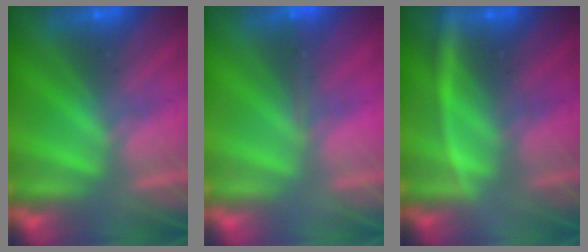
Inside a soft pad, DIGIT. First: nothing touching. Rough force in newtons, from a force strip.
{"total": 1.8}
{"total": 3.3}